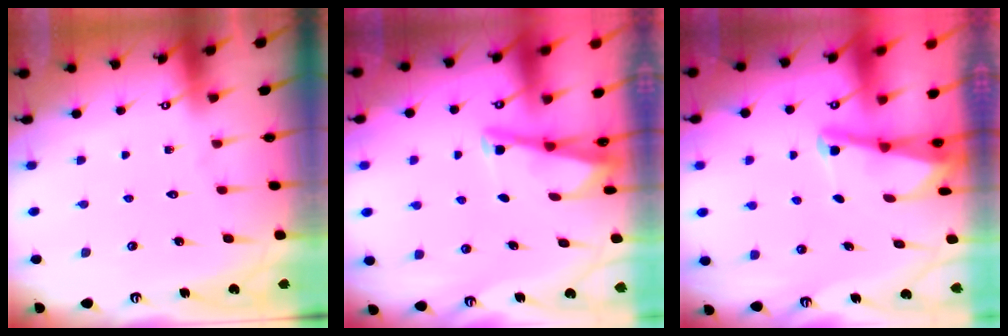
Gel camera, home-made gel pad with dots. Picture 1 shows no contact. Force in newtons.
{"total": 3.0, "press": 2.9, "slide": 0.4}
{"total": 2.2, "press": 2.2, "slide": 0.3}